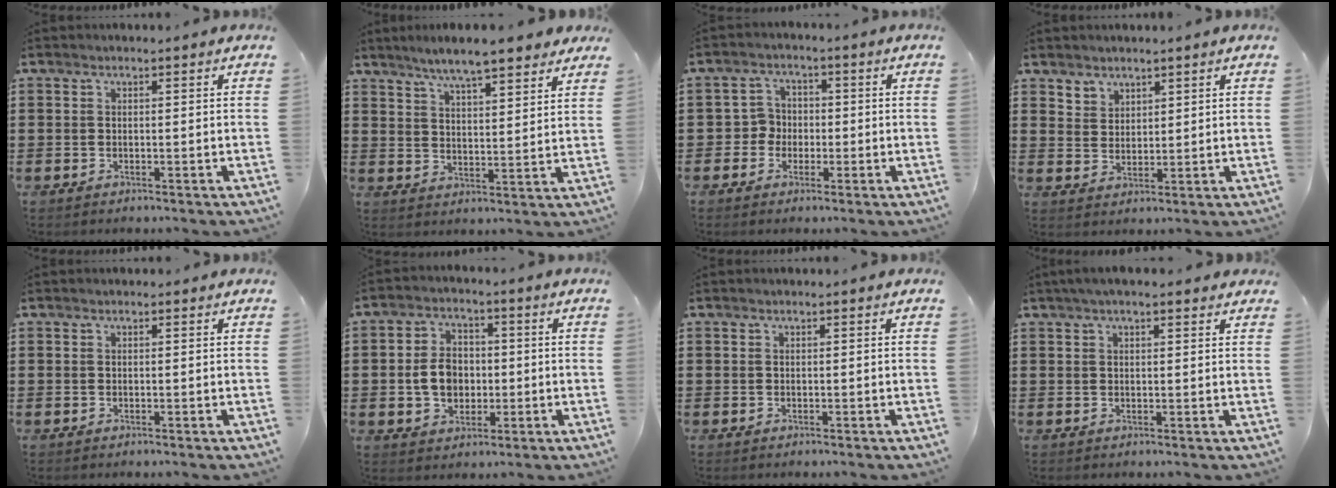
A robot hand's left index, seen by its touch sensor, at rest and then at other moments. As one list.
[{"total": 6.5, "force": [5.8, 0.6, 2.8], "torque": [-0.075, -0.015, 0.102]}, {"total": 3.7, "force": [-1.3, 3.3, 0.7], "torque": [-0.029, 0.009, -0.031]}, {"total": 3.1, "force": [2.6, 1.7, -0.2], "torque": [-0.005, 0.001, 0.049]}, {"total": 0.0}, {"total": 6.3, "force": [-0.6, 4.8, 4.0], "torque": [-0.082, 0.008, -0.015]}, {"total": 0.0}, {"total": 2.9, "force": [2.1, 0.8, 1.9], "torque": [-0.041, 0.007, 0.037]}]